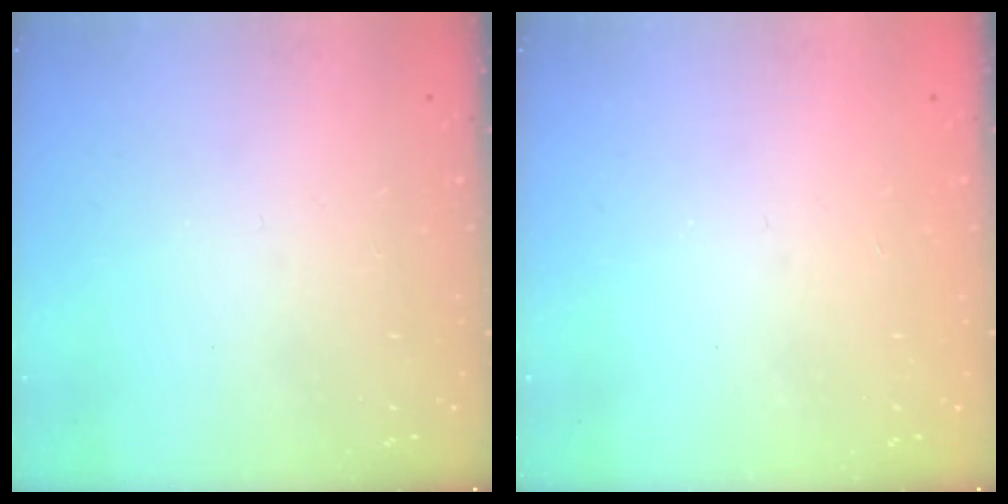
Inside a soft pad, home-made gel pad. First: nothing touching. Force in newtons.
{"total": 1.1, "press": 1.0, "slide": 0.4}